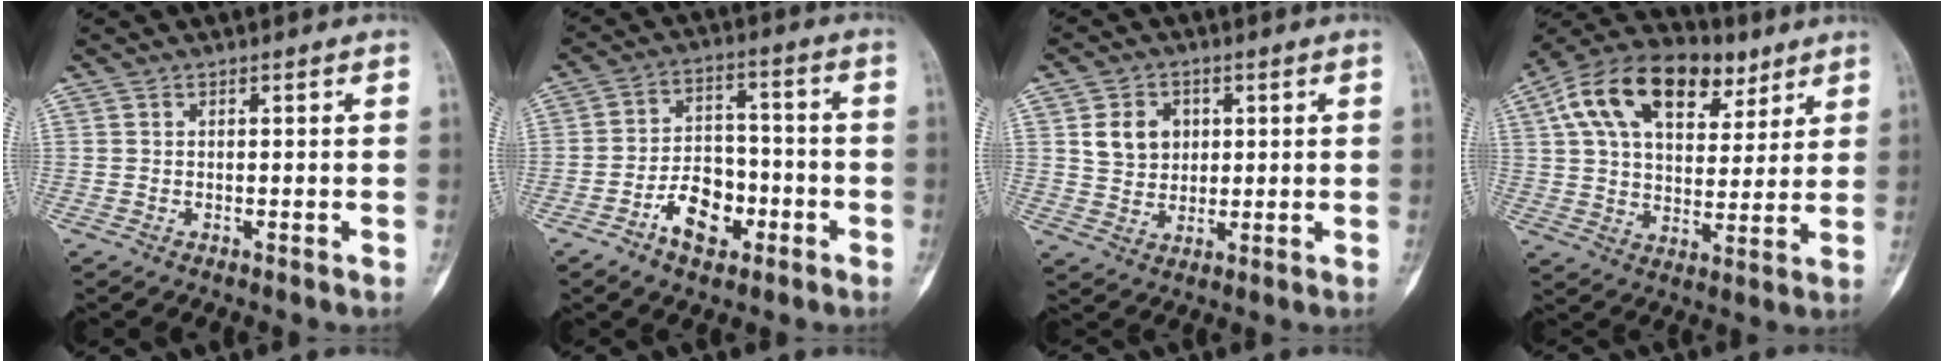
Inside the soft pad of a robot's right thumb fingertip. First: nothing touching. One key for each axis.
{"total": 9.8, "fx": -4.6, "fy": 6.3, "fz": 6.0, "tx": -0.071, "ty": 0.039, "tz": -0.078}
{"total": 7.1, "fx": 1.9, "fy": 5.8, "fz": 3.5, "tx": -0.032, "ty": -0.008, "tz": 0.038}
{"total": 21.1, "fx": 9.7, "fy": 12.5, "fz": 13.9, "tx": -0.219, "ty": 0.008, "tz": 0.162}